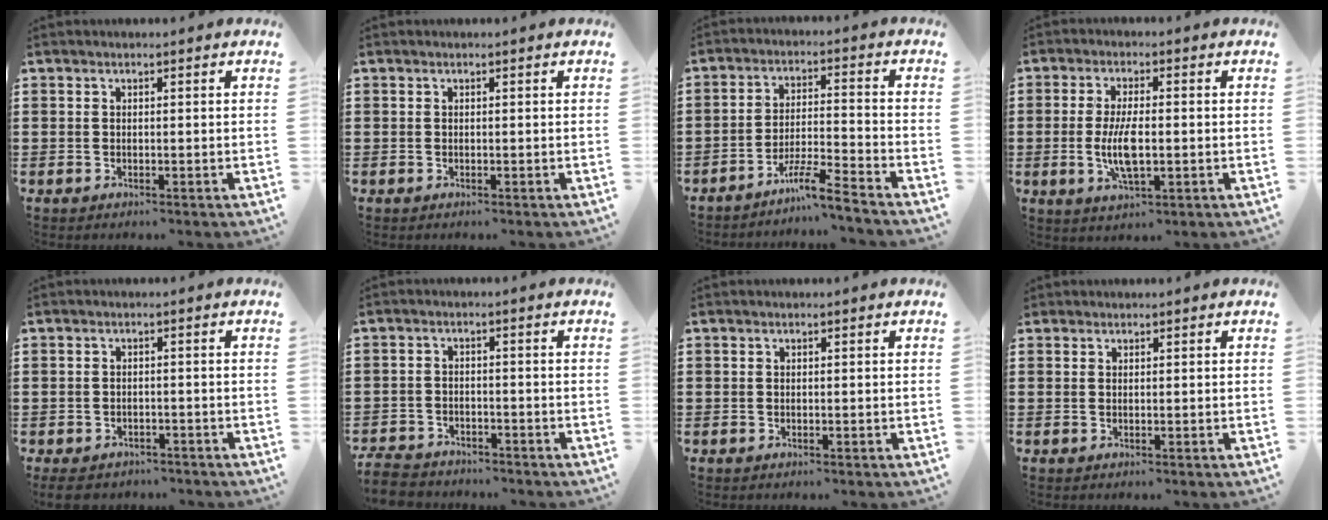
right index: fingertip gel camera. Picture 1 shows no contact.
{"total": 0.0}
{"total": 6.1, "force": [-5.4, -0.5, 2.7], "torque": [-0.061, -0.011, -0.106]}
{"total": 6.6, "force": [-0.8, 2.3, 6.1], "torque": [-0.135, -0.006, -0.022]}
{"total": 2.3, "force": [-2.1, 0.7, 0.3], "torque": [-0.018, 0.000, -0.048]}
{"total": 3.3, "force": [-3.3, 0.6, 0.2], "torque": [-0.022, -0.003, -0.073]}
{"total": 0.0}
{"total": 0.5, "force": [0.4, 0.2, -0.1], "torque": [0.001, 0.001, 0.009]}